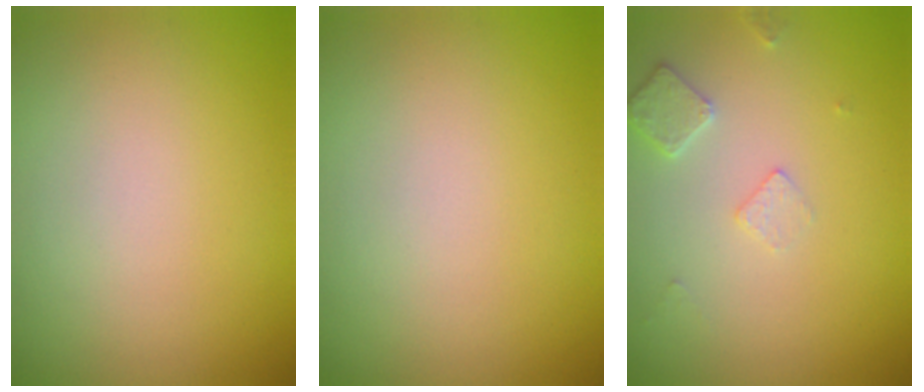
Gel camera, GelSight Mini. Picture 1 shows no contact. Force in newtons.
{"total": 0.0}
{"total": 1.8, "press": 1.8, "slide": 0.3}